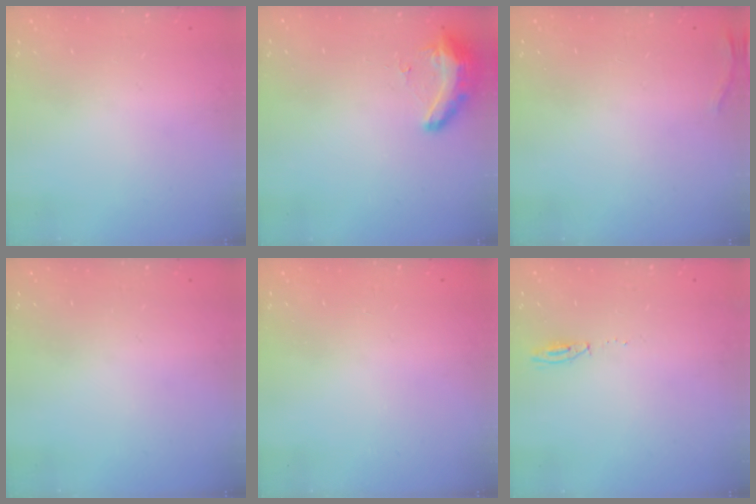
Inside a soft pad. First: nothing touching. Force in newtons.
{"total": 9.1, "press": 8.9, "slide": 1.9}
{"total": 7.3, "press": 5.5, "slide": 4.8}
{"total": 0.0}
{"total": 0.0}
{"total": 3.4, "press": 3.3, "slide": 0.8}